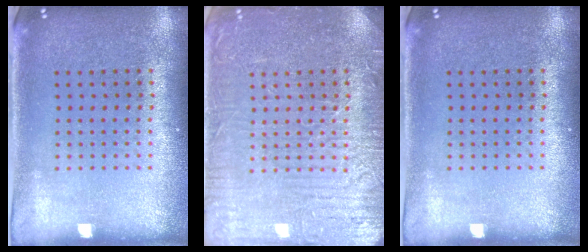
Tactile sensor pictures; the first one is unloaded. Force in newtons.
{"total": 6.2, "press": 6.1, "slide": 0.8}
{"total": 0.0}